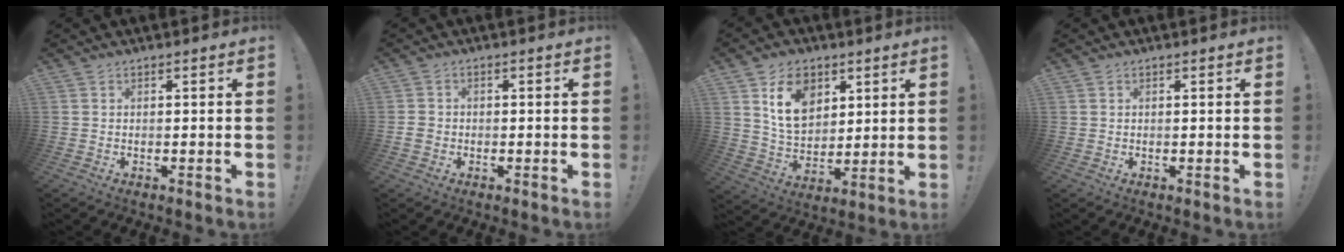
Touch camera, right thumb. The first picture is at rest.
{"total": 2.5, "force": [-0.6, 2.1, 1.2], "torque": [-0.010, 0.005, -0.011]}
{"total": 13.2, "force": [6.3, 9.5, 6.7], "torque": [-0.100, -0.021, 0.123]}
{"total": 0.9, "force": [0.4, 0.8, -0.2], "torque": [0.005, 0.002, 0.007]}